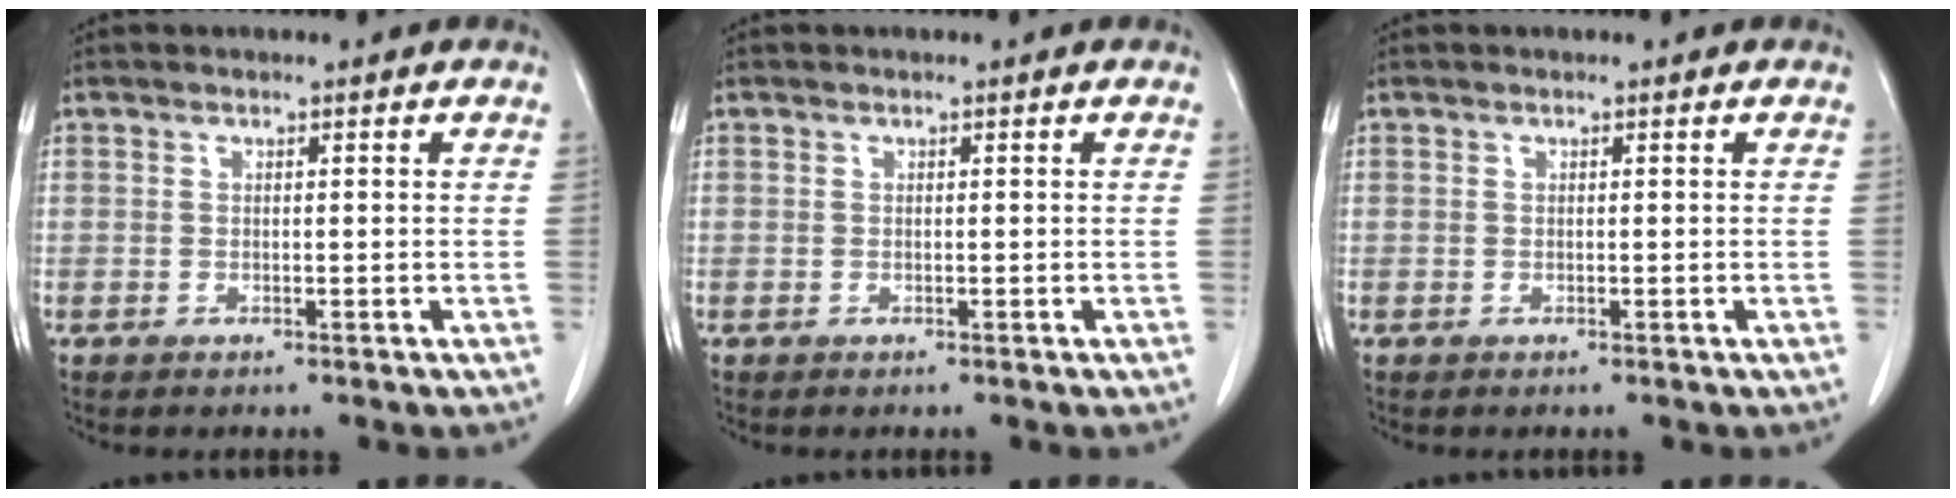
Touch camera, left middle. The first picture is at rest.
{"total": 0.0}
{"total": 0.0}